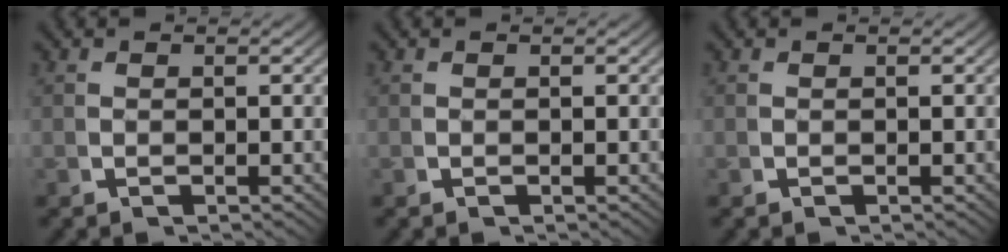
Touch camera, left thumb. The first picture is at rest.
{"total": 0.0}
{"total": 0.0}